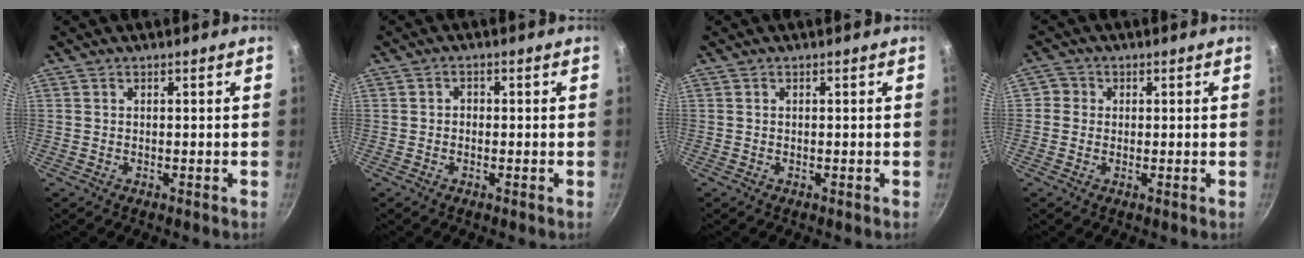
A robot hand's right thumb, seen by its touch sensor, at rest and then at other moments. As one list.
[{"total": 1.3, "force": [-0.3, 1.1, 0.6], "torque": [-0.010, 0.006, -0.007]}, {"total": 0.0}, {"total": 2.5, "force": [-0.1, 2.5, 0.5], "torque": [0.014, 0.003, -0.010]}]